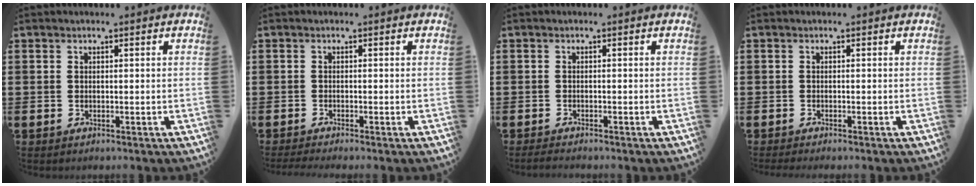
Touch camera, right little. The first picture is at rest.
{"total": 0.0}
{"total": 0.0}
{"total": 0.0}